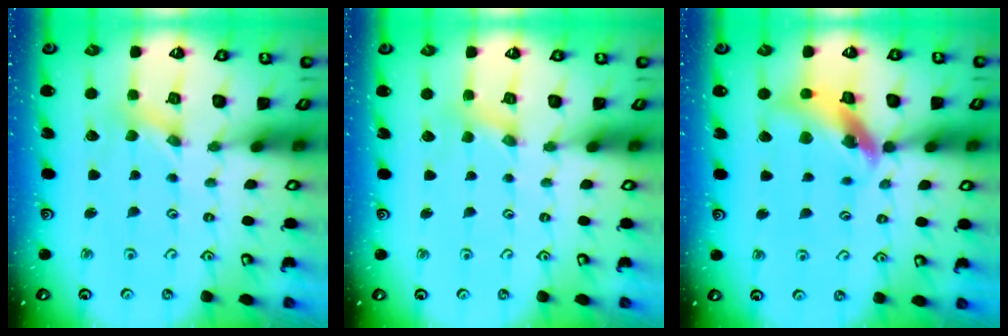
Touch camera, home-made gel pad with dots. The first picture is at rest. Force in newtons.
{"total": 2.0, "press": 1.9, "slide": 0.4}
{"total": 14.1, "press": 14.0, "slide": 1.7}